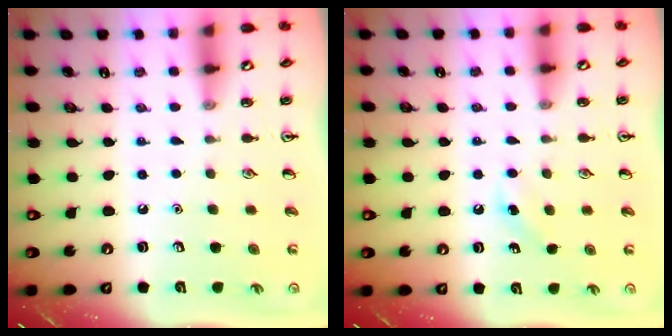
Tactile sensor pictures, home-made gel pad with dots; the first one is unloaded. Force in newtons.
{"total": 4.5, "press": 4.2, "slide": 1.3}